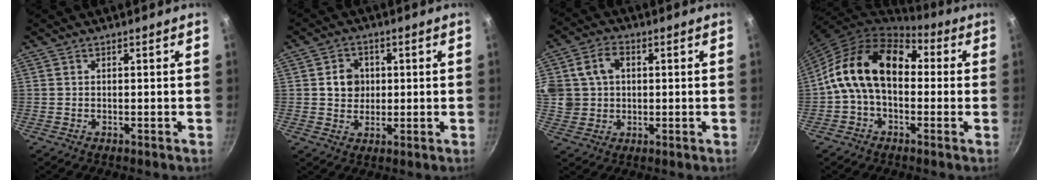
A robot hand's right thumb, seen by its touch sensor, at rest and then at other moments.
{"total": 5.4, "force": [0.7, 4.8, 2.4], "torque": [-0.011, 0.002, 0.010]}
{"total": 9.7, "force": [2.1, 7.9, 5.2], "torque": [-0.082, 0.006, 0.038]}
{"total": 16.0, "force": [0.9, 10.8, 11.7], "torque": [-0.175, 0.038, -0.007]}